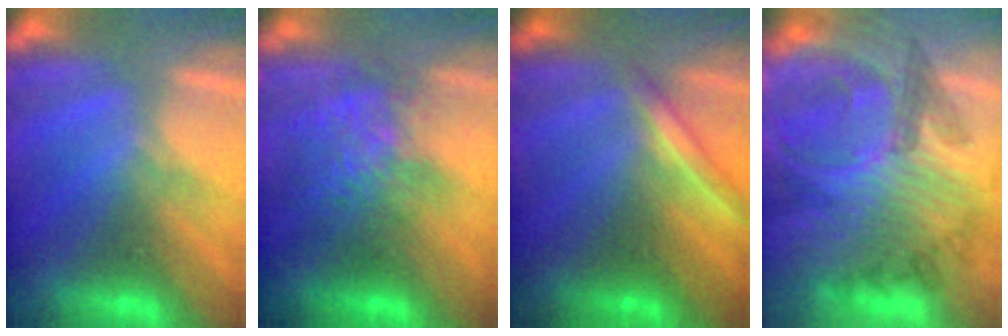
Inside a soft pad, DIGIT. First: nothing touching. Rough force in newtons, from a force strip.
{"total": 6.9}
{"total": 1.9}
{"total": 6.5}